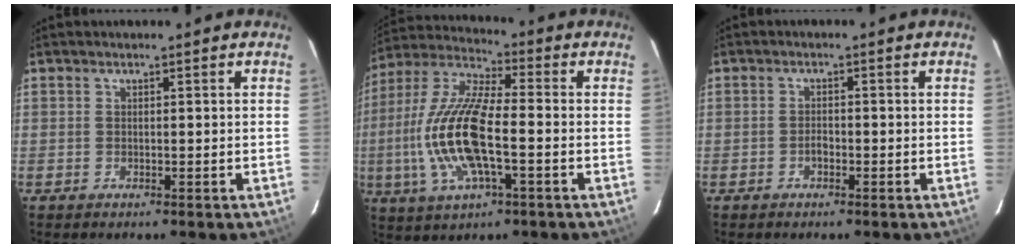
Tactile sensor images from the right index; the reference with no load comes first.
{"total": 17.1, "force": [-3.2, 5.2, 16.0], "torque": [-0.333, -0.002, -0.068]}
{"total": 1.3, "force": [-0.8, 0.7, 0.8], "torque": [-0.016, 0.004, -0.014]}